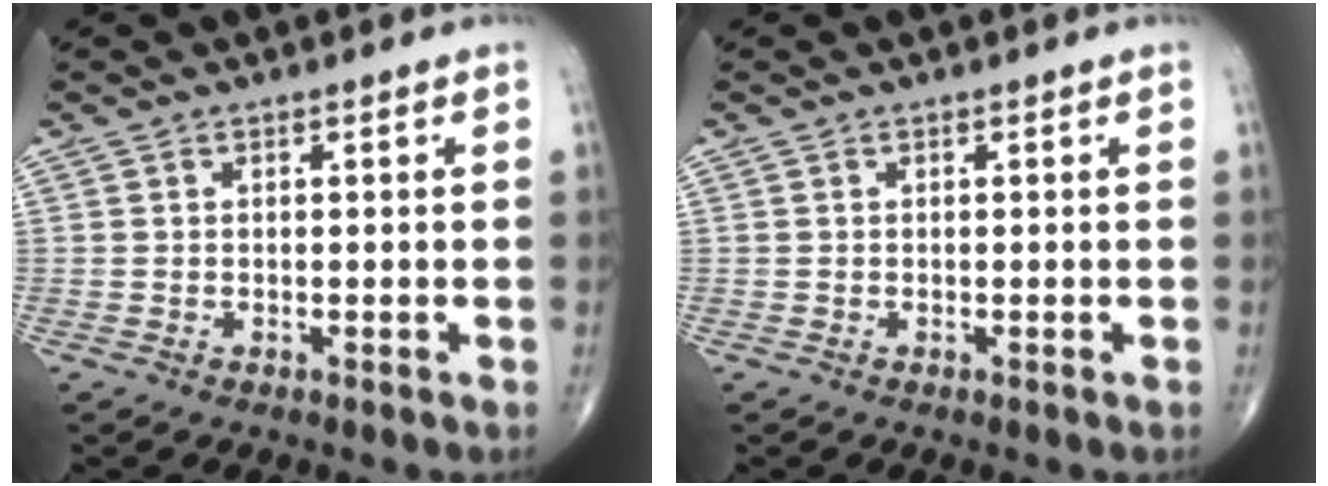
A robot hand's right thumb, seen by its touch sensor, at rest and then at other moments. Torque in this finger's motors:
{"motor_torque": [-0.13, 0.13, 0.00, 0.00, 0.00]}